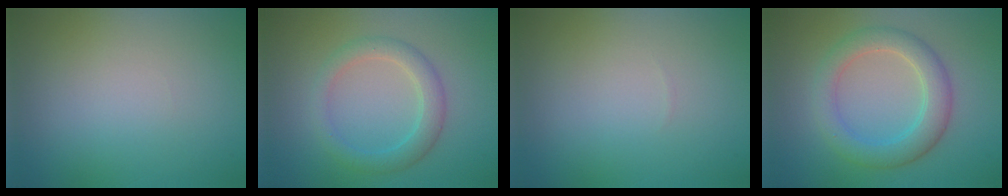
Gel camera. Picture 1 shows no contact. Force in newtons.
{"total": 3.0, "press": 3.0, "slide": 0.2}
{"total": 0.0}
{"total": 4.4, "press": 4.4, "slide": 0.2}